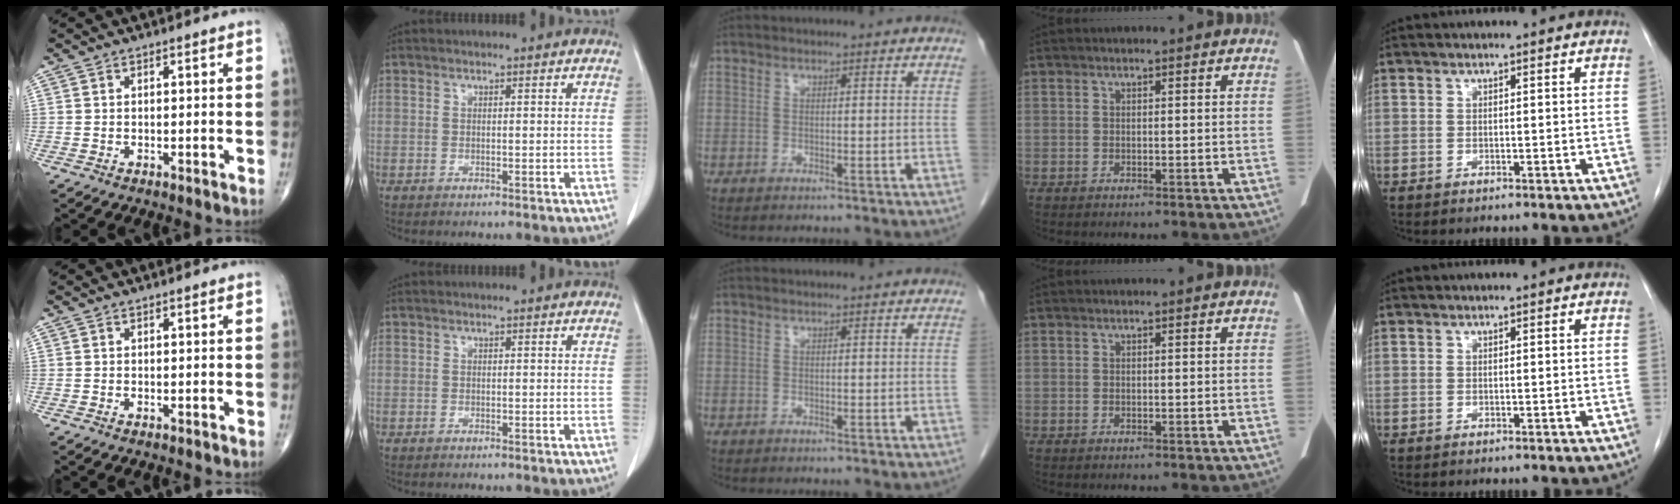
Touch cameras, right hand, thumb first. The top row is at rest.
{}